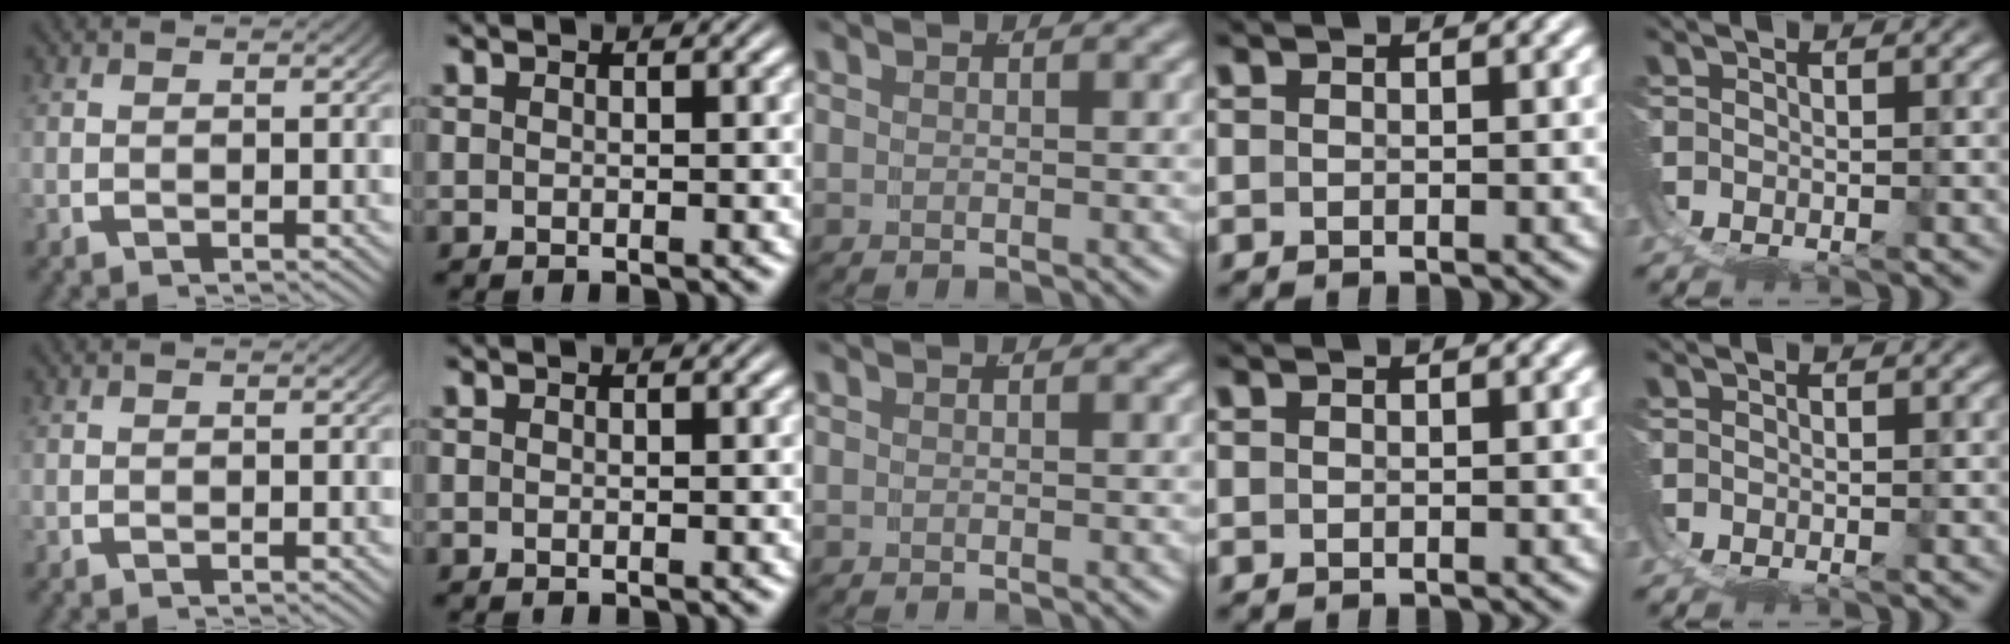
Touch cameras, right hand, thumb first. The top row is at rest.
{}